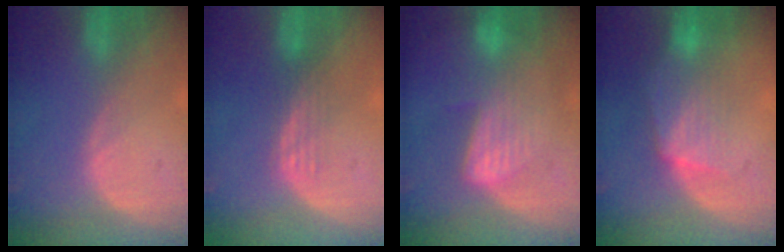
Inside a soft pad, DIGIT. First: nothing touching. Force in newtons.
{"total": 2.9, "press": 2.6, "slide": 1.4}
{"total": 6.7, "press": 6.3, "slide": 2.4}
{"total": 7.0, "press": 6.3, "slide": 3.0}